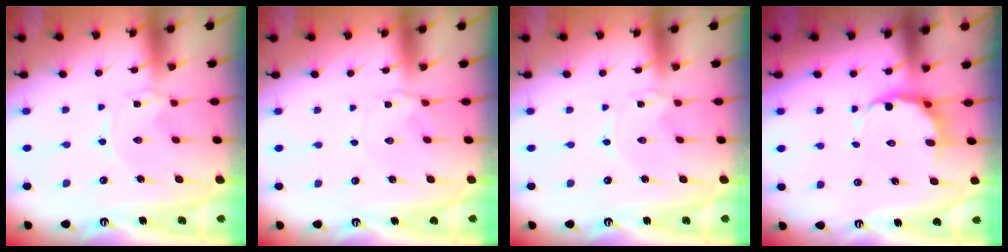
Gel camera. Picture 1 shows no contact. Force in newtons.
{"total": 1.8, "press": 1.8, "slide": 0.2}
{"total": 0.0}
{"total": 6.2, "press": 5.7, "slide": 2.5}